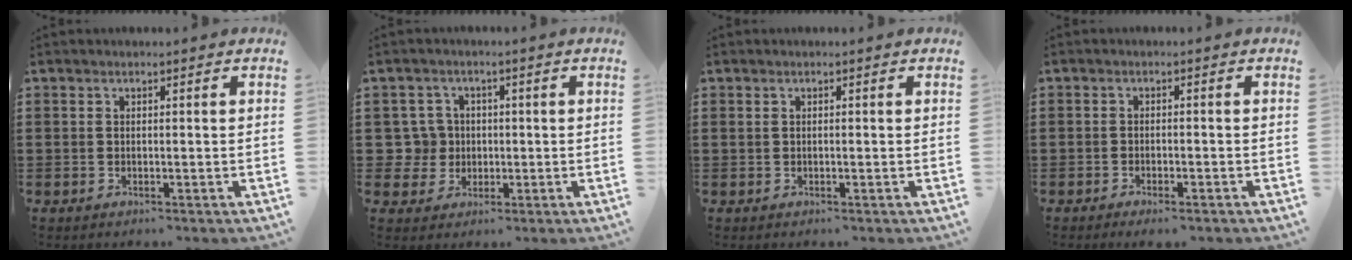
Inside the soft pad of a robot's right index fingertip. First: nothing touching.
{"total": 4.8, "force": [0.0, 4.6, 1.2], "torque": [-0.050, 0.013, -0.004]}
{"total": 0.0}
{"total": 1.3, "force": [-1.1, 0.1, 0.6], "torque": [-0.013, -0.002, -0.021]}